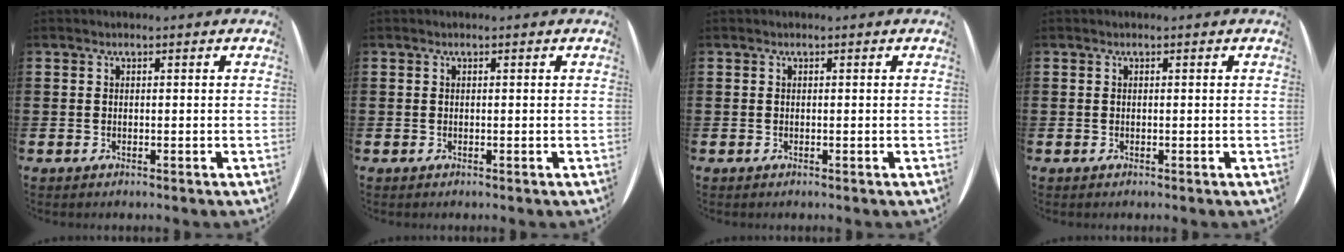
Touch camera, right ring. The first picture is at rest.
{"total": 0.0}
{"total": 0.0}
{"total": 0.0}